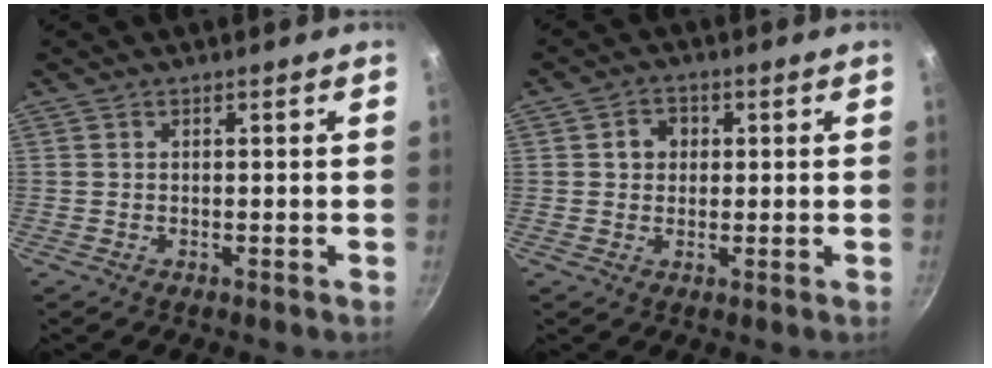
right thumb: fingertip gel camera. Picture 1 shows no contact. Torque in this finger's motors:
{"motor_torque": [0.21, 0.25, 0.34, -0.22, -0.01]}